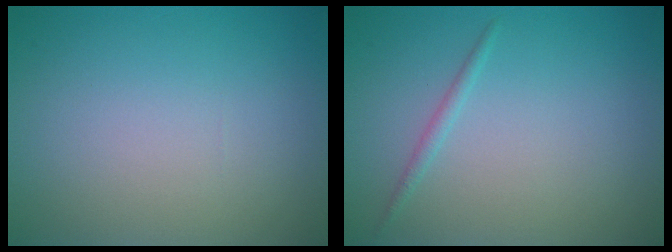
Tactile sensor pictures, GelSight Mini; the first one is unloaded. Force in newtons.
{"total": 0.9, "press": 0.9, "slide": 0.1}